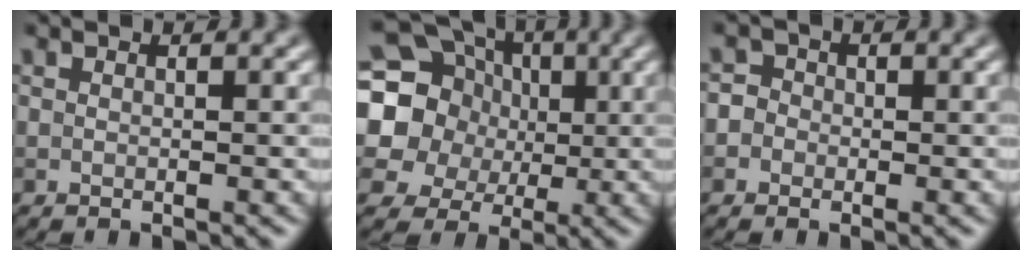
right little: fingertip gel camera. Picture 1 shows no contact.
{"total": 16.0, "force": [3.0, 14.3, 6.3], "torque": [-0.153, 0.029, 0.015]}
{"total": 2.5, "force": [-0.2, 2.4, 0.8], "torque": [0.011, 0.016, -0.034]}